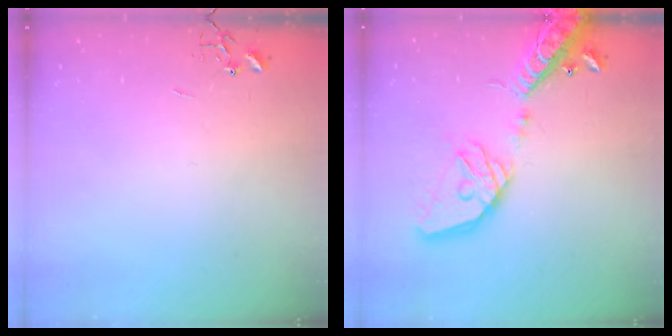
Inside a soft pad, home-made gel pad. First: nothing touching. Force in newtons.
{"total": 21.3, "press": 20.9, "slide": 3.7}